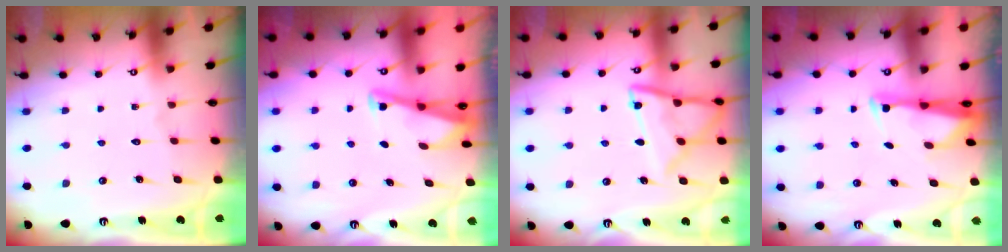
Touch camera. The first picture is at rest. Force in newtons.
{"total": 2.9, "press": 2.9, "slide": 0.4}
{"total": 13.2, "press": 13.1, "slide": 1.2}
{"total": 2.9, "press": 2.8, "slide": 0.8}